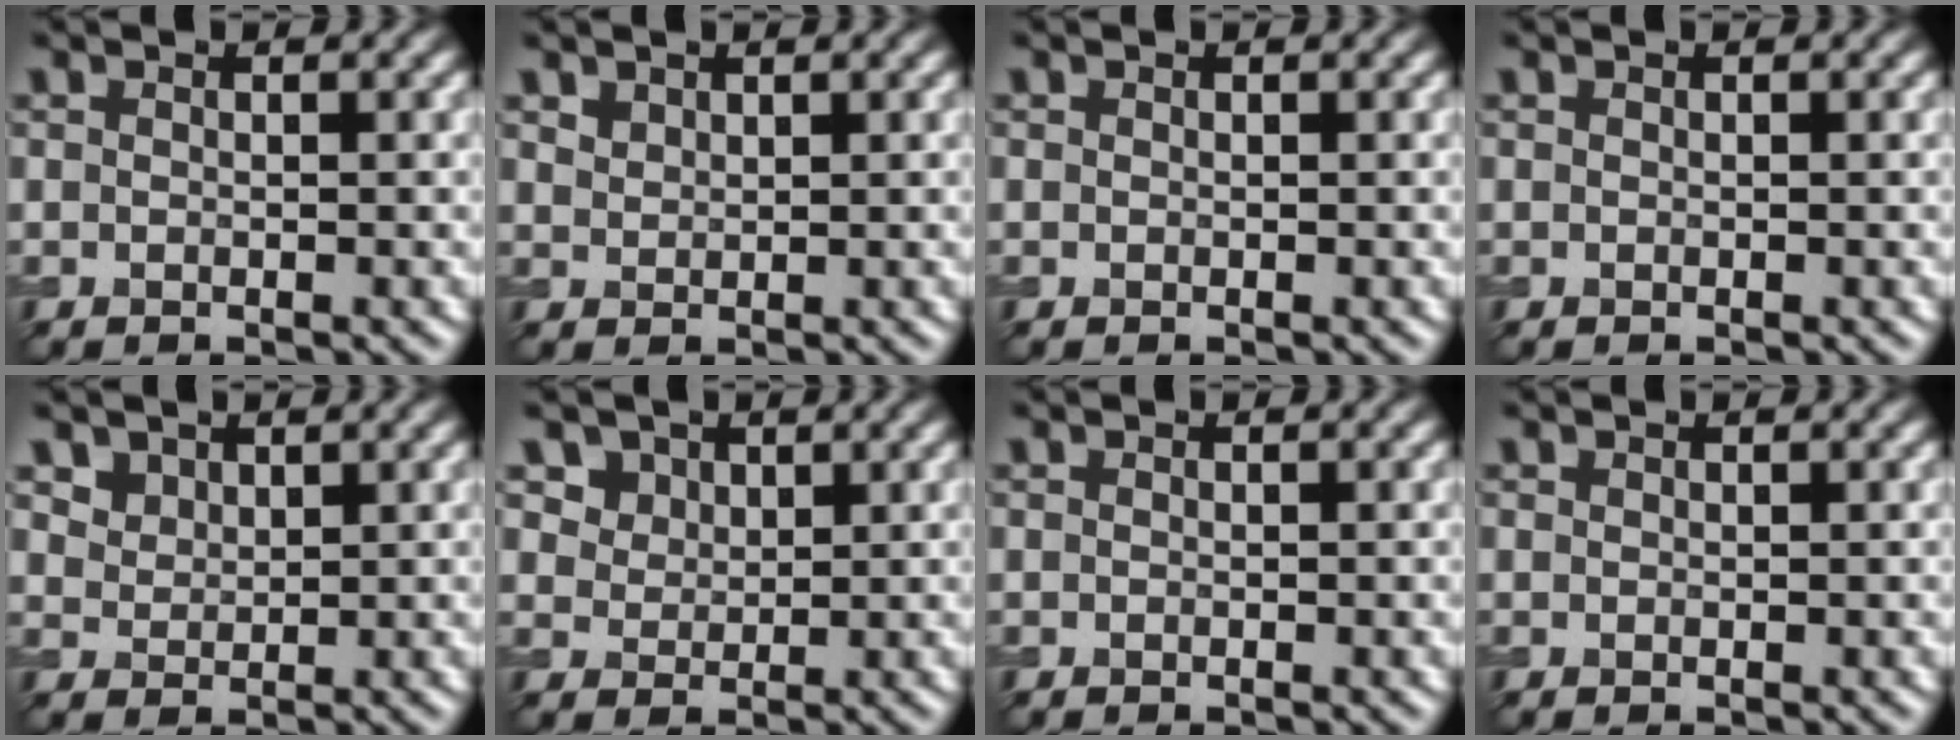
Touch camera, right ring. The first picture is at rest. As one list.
[{"total": 1.2, "force": [1.0, 0.6, 0.2], "torque": [-0.007, -0.002, 0.022]}, {"total": 0.0}, {"total": 0.0}, {"total": 2.9, "force": [2.0, 1.9, 1.0], "torque": [-0.034, -0.011, 0.052]}, {"total": 5.3, "force": [3.2, 3.7, 2.0], "torque": [-0.062, -0.004, 0.060]}, {"total": 0.0}, {"total": 0.0}]